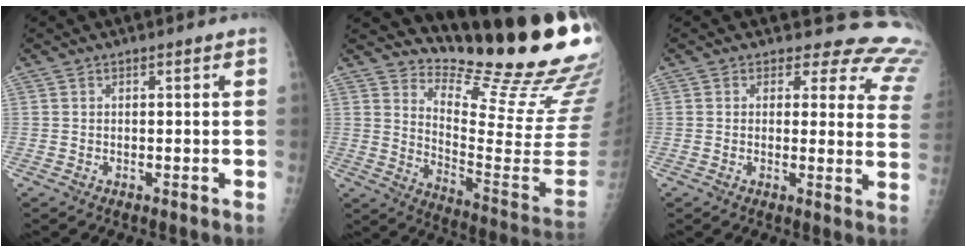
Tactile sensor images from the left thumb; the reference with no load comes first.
{"total": 21.7, "force": [18.9, 2.4, 10.4], "torque": [-0.128, -0.197, 0.264]}
{"total": 13.6, "force": [12.3, 5.4, 2.2], "torque": [0.026, -0.096, 0.095]}